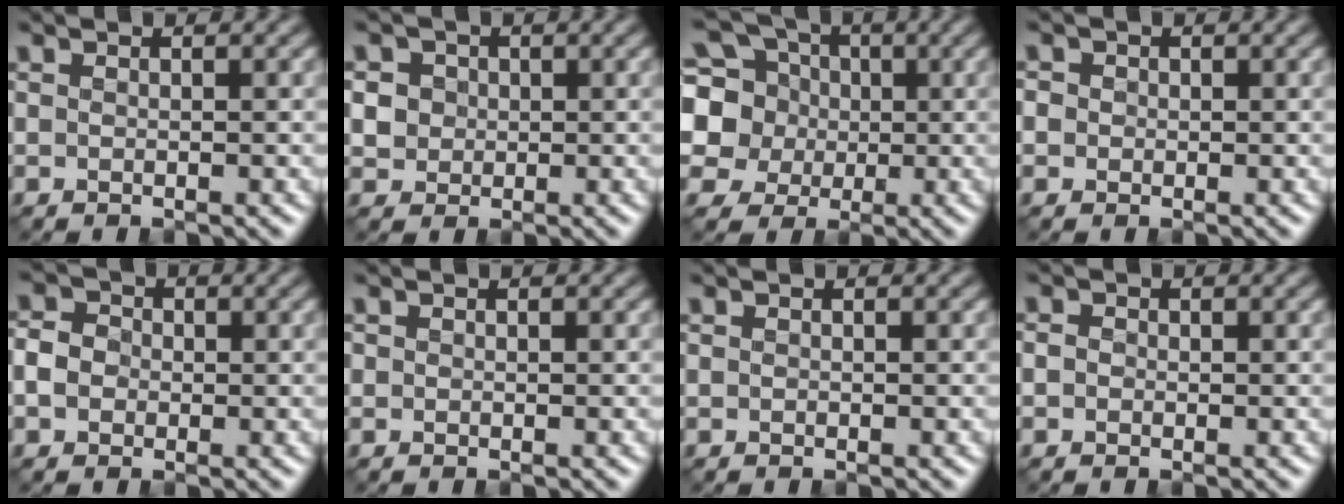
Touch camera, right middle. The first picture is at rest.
{"total": 3.7, "force": [1.1, 3.2, 1.4], "torque": [-0.023, 0.017, 0.016]}
{"total": 9.9, "force": [1.6, 8.9, 3.9], "torque": [-0.115, 0.028, 0.012]}
{"total": 1.7, "force": [0.5, 1.5, 0.7], "torque": [-0.005, 0.010, -0.008]}
{"total": 2.7, "force": [-0.4, 2.4, 1.2], "torque": [-0.022, 0.001, -0.010]}
{"total": 0.0}
{"total": 0.0}
{"total": 0.7, "force": [-0.1, 0.7, 0.3], "torque": [-0.005, -0.004, -0.005]}